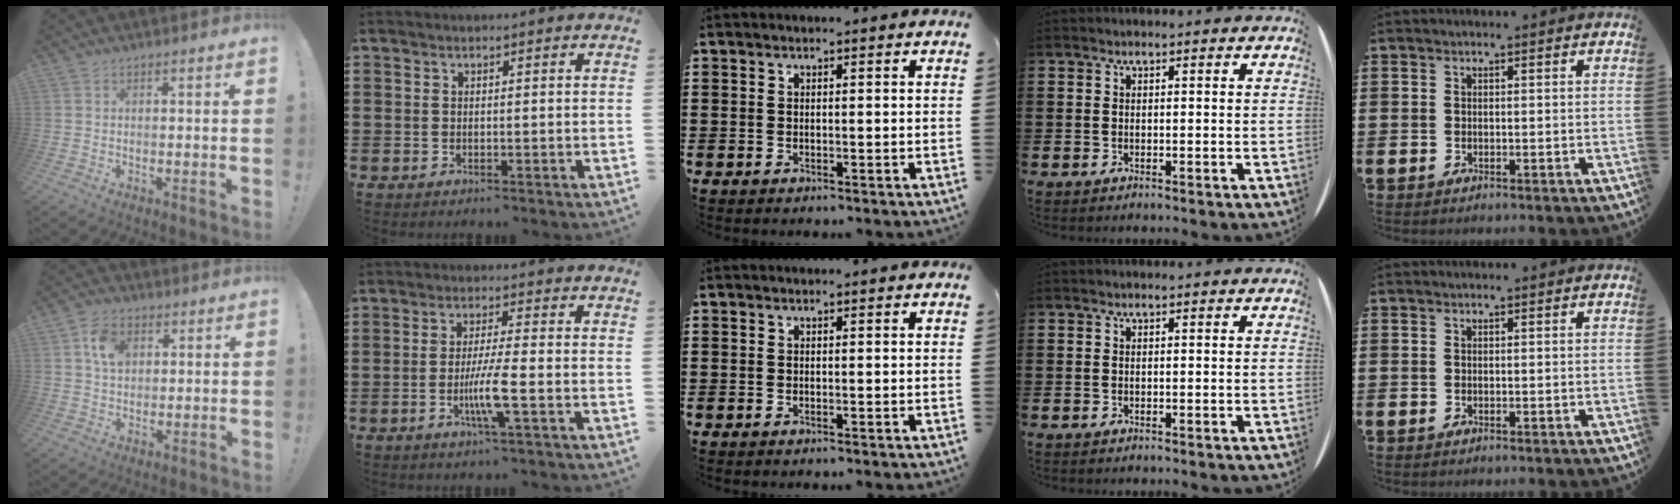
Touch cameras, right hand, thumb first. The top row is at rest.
{"thumb": {"total": 7.8, "force": [2.6, 5.8, 4.6], "torque": [-0.066, 0.003, 0.049]}, "index": {"total": 6.2, "force": [-2.1, 0.0, 5.9], "torque": [-0.119, -0.018, -0.042]}}